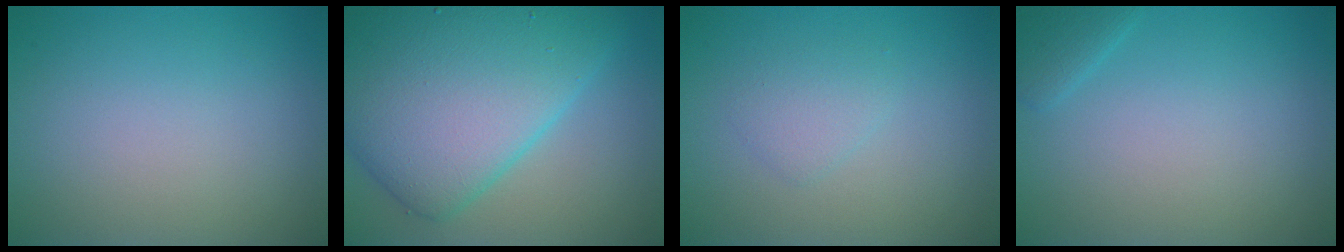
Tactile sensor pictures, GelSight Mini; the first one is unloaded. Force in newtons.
{"total": 12.0, "press": 12.0, "slide": 0.2}
{"total": 1.4, "press": 1.4, "slide": 0.1}
{"total": 1.4, "press": 1.4, "slide": 0.1}